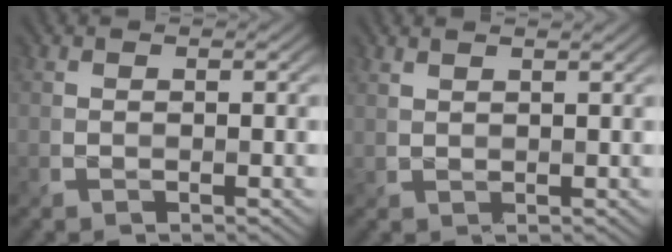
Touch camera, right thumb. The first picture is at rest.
{"total": 1.6, "force": [1.5, 0.1, 0.6], "torque": [-0.013, 0.001, 0.029]}